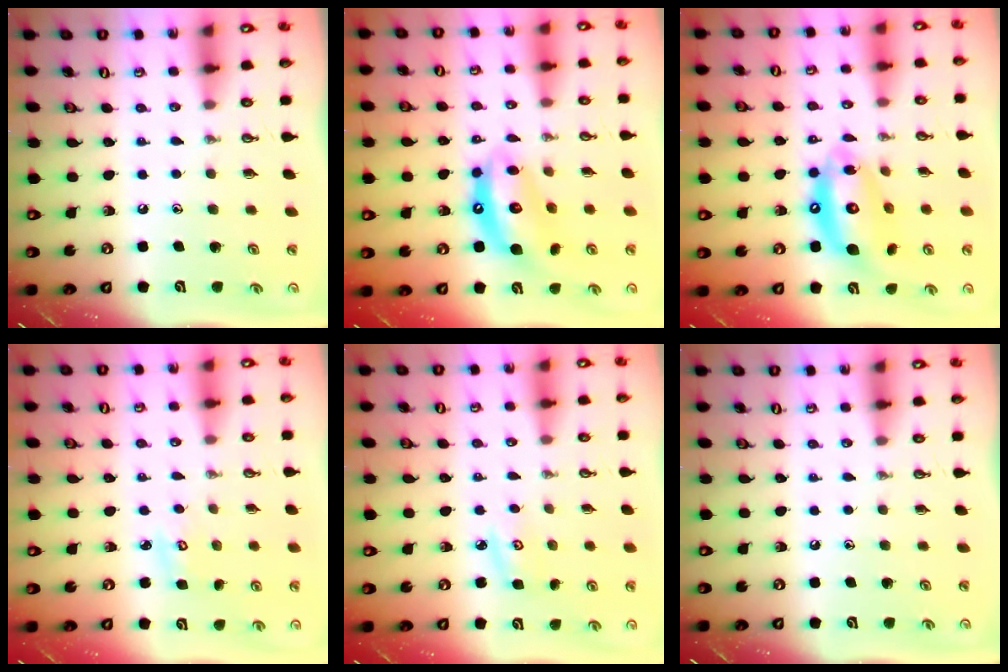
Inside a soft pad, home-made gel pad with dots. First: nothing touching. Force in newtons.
{"total": 12.0, "press": 12.0, "slide": 1.2}
{"total": 15.7, "press": 15.5, "slide": 1.8}
{"total": 2.9, "press": 2.9, "slide": 0.1}
{"total": 4.9, "press": 4.8, "slide": 0.6}
{"total": 0.0}